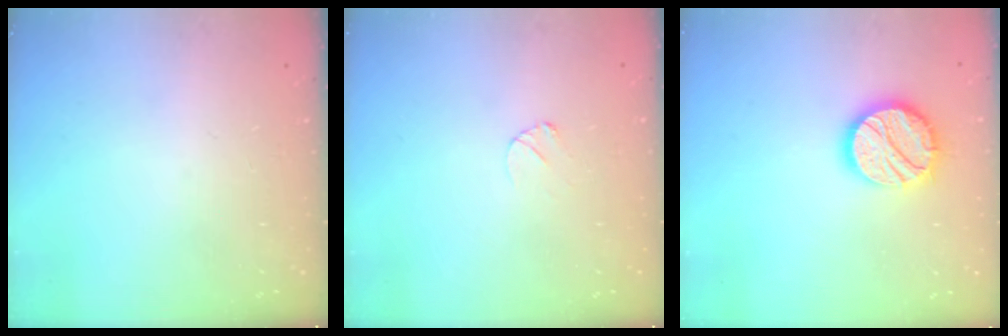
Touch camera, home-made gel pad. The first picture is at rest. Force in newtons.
{"total": 2.8, "press": 2.8, "slide": 0.3}
{"total": 14.9, "press": 14.9, "slide": 0.9}